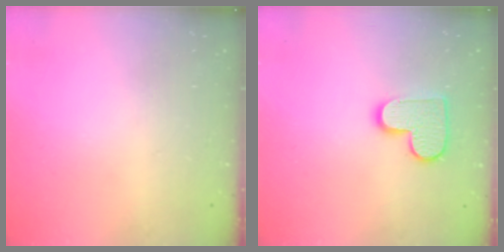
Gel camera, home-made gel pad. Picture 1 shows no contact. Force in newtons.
{"total": 11.0, "press": 11.0, "slide": 0.7}